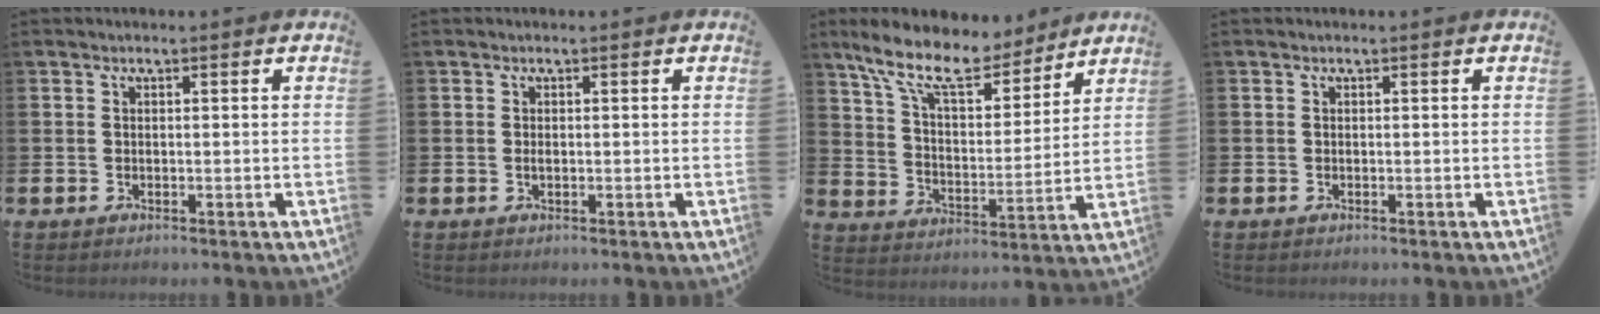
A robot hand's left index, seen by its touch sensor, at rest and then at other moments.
{"total": 0.5, "force": [-0.5, 0.1, 0.1], "torque": [0.003, -0.002, -0.011]}
{"total": 11.9, "force": [10.0, 3.9, 5.1], "torque": [-0.126, -0.059, 0.174]}
{"total": 0.0}